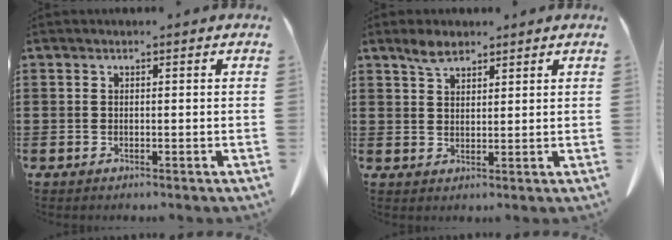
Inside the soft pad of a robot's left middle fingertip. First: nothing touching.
{"total": 3.1, "force": [2.4, 1.2, 1.5], "torque": [-0.035, 0.004, 0.045]}